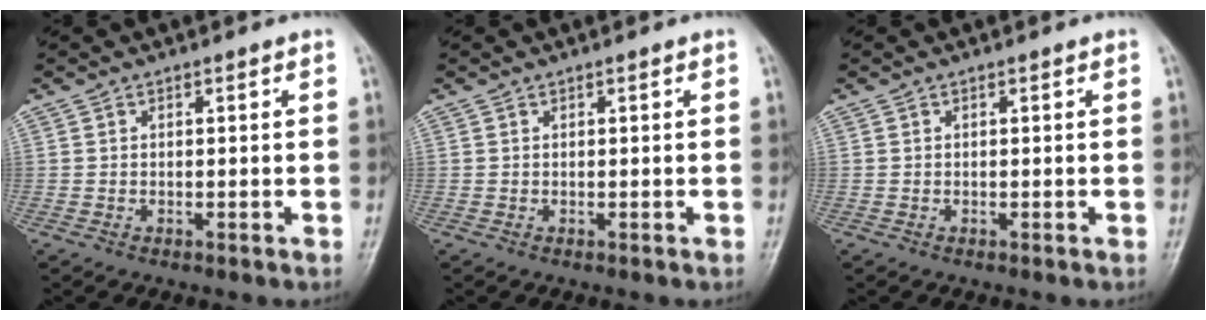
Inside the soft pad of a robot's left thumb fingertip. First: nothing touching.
{"total": 0.0}
{"total": 0.0}